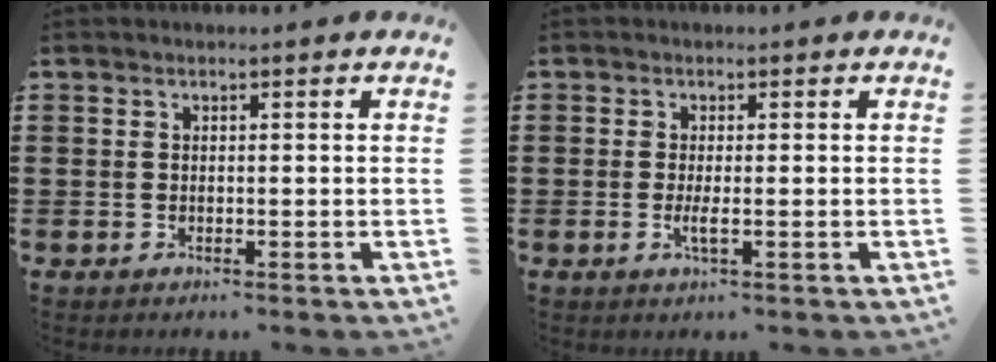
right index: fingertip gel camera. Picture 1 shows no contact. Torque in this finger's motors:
{"motor_torque": [1.20, 0.94, 0.33, 0.08]}